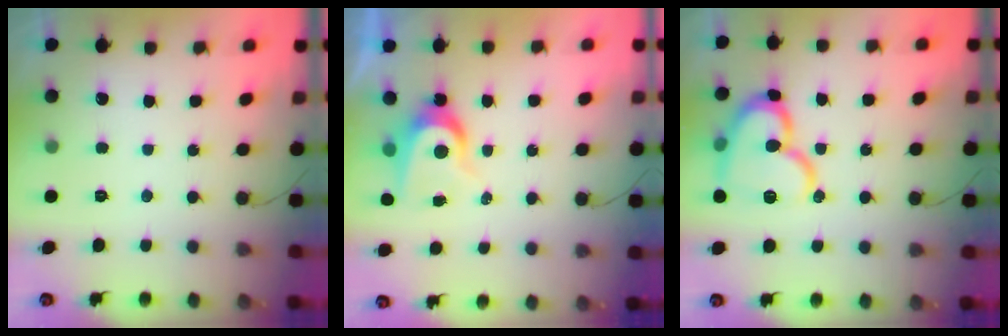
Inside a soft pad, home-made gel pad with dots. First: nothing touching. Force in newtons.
{"total": 6.5, "press": 6.5, "slide": 0.1}
{"total": 16.5, "press": 16.4, "slide": 1.8}